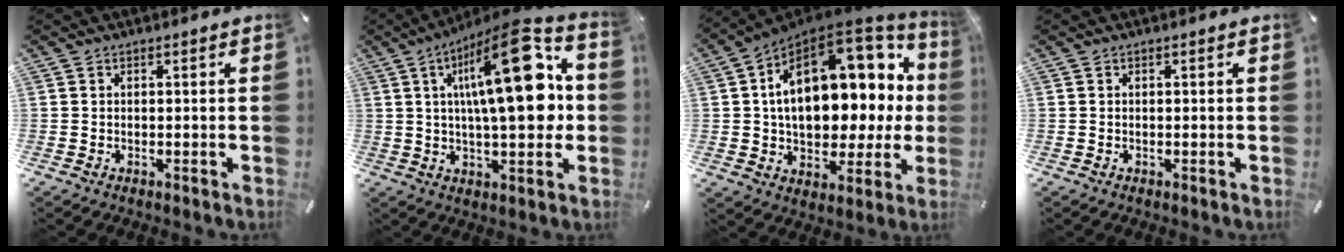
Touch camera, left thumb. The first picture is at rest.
{"total": 23.2, "force": [4.9, 8.3, 21.1], "torque": [-0.330, -0.025, 0.065]}
{"total": 21.7, "force": [5.0, 13.5, 16.3], "torque": [-0.241, -0.038, 0.090]}
{"total": 0.0}